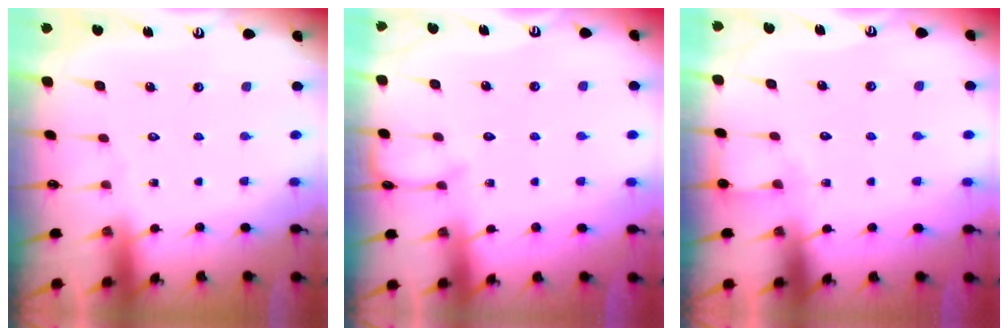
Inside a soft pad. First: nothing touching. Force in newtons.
{"total": 3.3, "press": 3.3, "slide": 0.3}
{"total": 3.6, "press": 3.6, "slide": 0.4}